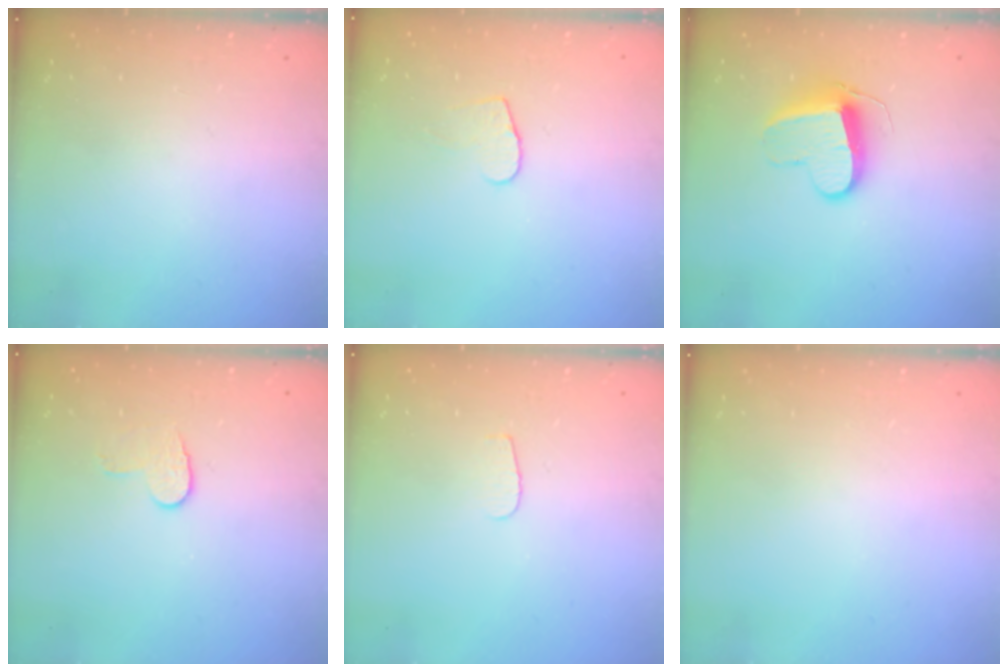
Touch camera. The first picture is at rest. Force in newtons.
{"total": 5.0, "press": 5.0, "slide": 0.4}
{"total": 10.6, "press": 10.6, "slide": 0.9}
{"total": 6.1, "press": 6.1, "slide": 0.5}
{"total": 3.7, "press": 3.6, "slide": 0.4}
{"total": 0.6, "press": 0.5, "slide": 0.2}